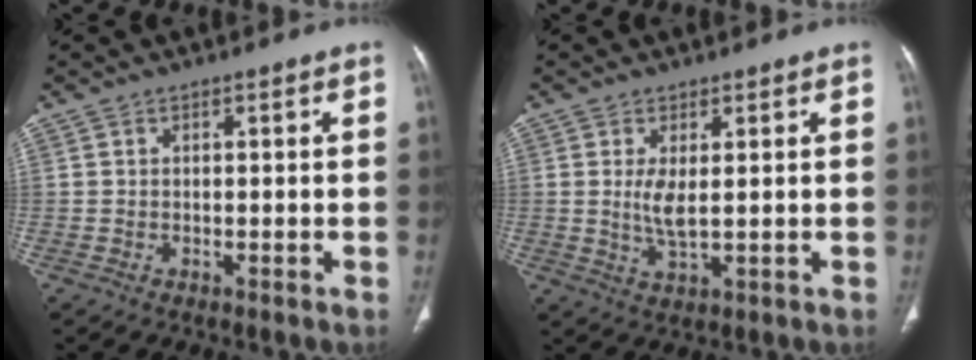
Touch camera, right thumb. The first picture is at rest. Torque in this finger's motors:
{"motor_torque": [-0.39, -0.02, 0.60, 0.18, 0.02]}